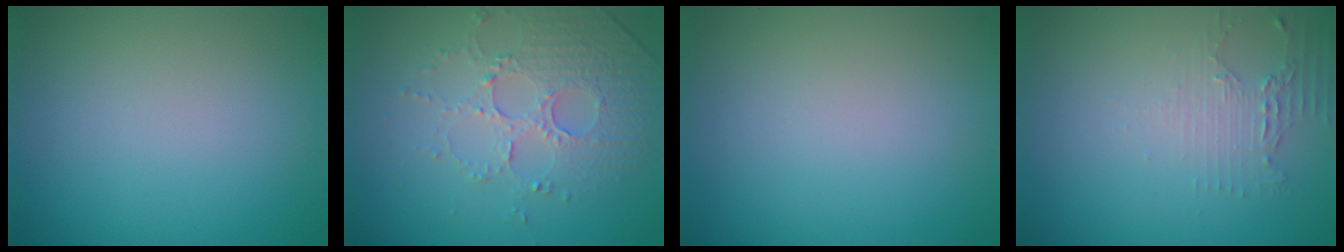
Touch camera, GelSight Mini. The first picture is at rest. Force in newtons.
{"total": 5.0, "press": 3.4, "slide": 3.6}
{"total": 0.0}
{"total": 2.3, "press": 1.7, "slide": 1.5}